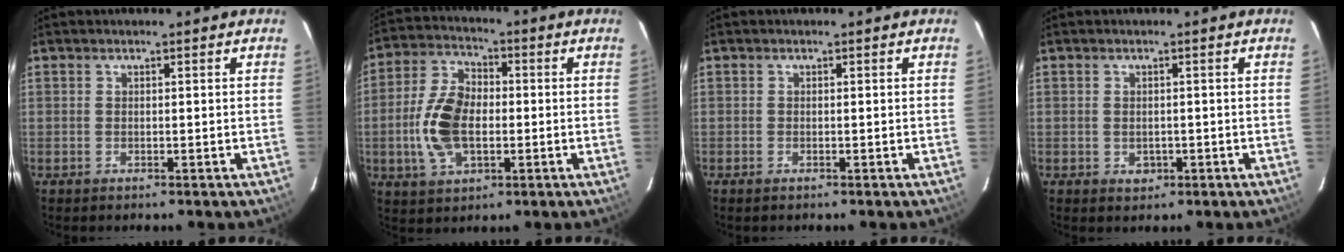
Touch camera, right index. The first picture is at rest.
{"total": 12.3, "force": [-1.7, 7.4, 9.7], "torque": [-0.205, 0.009, -0.030]}
{"total": 0.6, "force": [-0.4, 0.2, 0.3], "torque": [-0.007, -0.002, -0.009]}
{"total": 2.1, "force": [-0.5, 1.9, 0.9], "torque": [-0.014, 0.000, 0.001]}